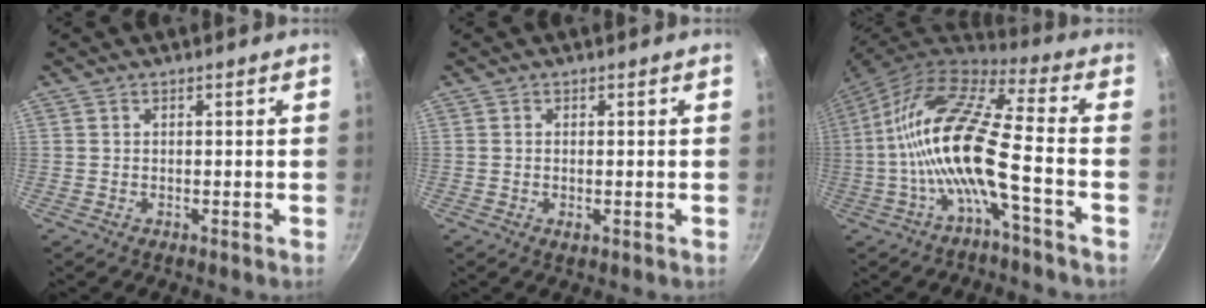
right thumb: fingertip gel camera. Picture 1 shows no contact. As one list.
[{"total": 1.1, "force": [-0.2, 0.4, 1.0], "torque": [-0.021, -0.002, -0.004]}, {"total": 16.6, "force": [-4.0, 3.7, 15.7], "torque": [-0.303, 0.045, -0.090]}]